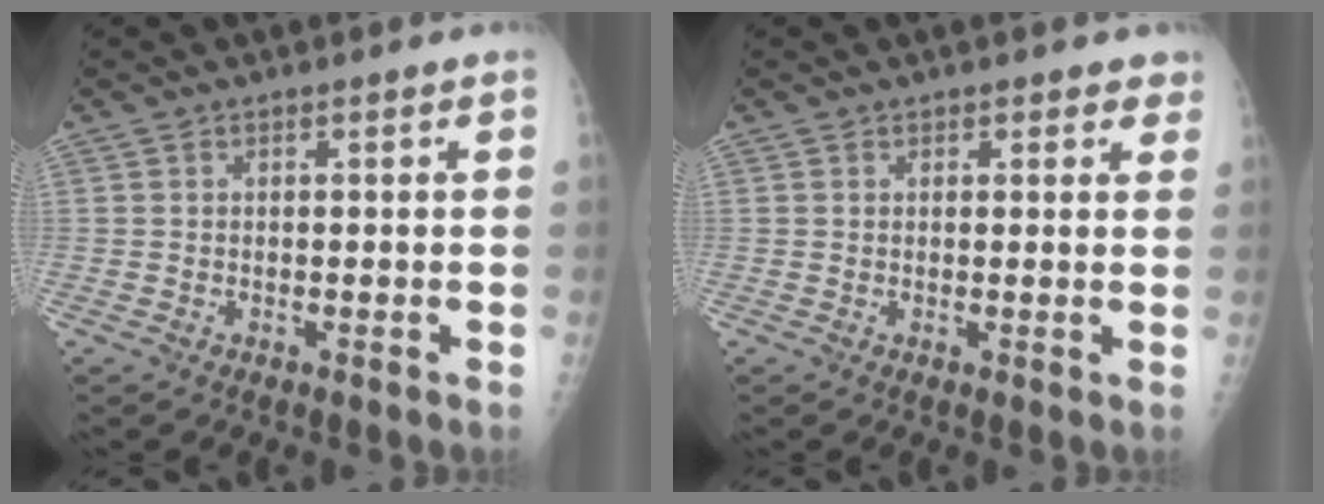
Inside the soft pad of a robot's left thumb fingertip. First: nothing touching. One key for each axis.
{"total": 2.3, "fx": 1.8, "fy": 1.4, "fz": 0.6, "tx": 0.025, "ty": -0.006, "tz": 0.014}